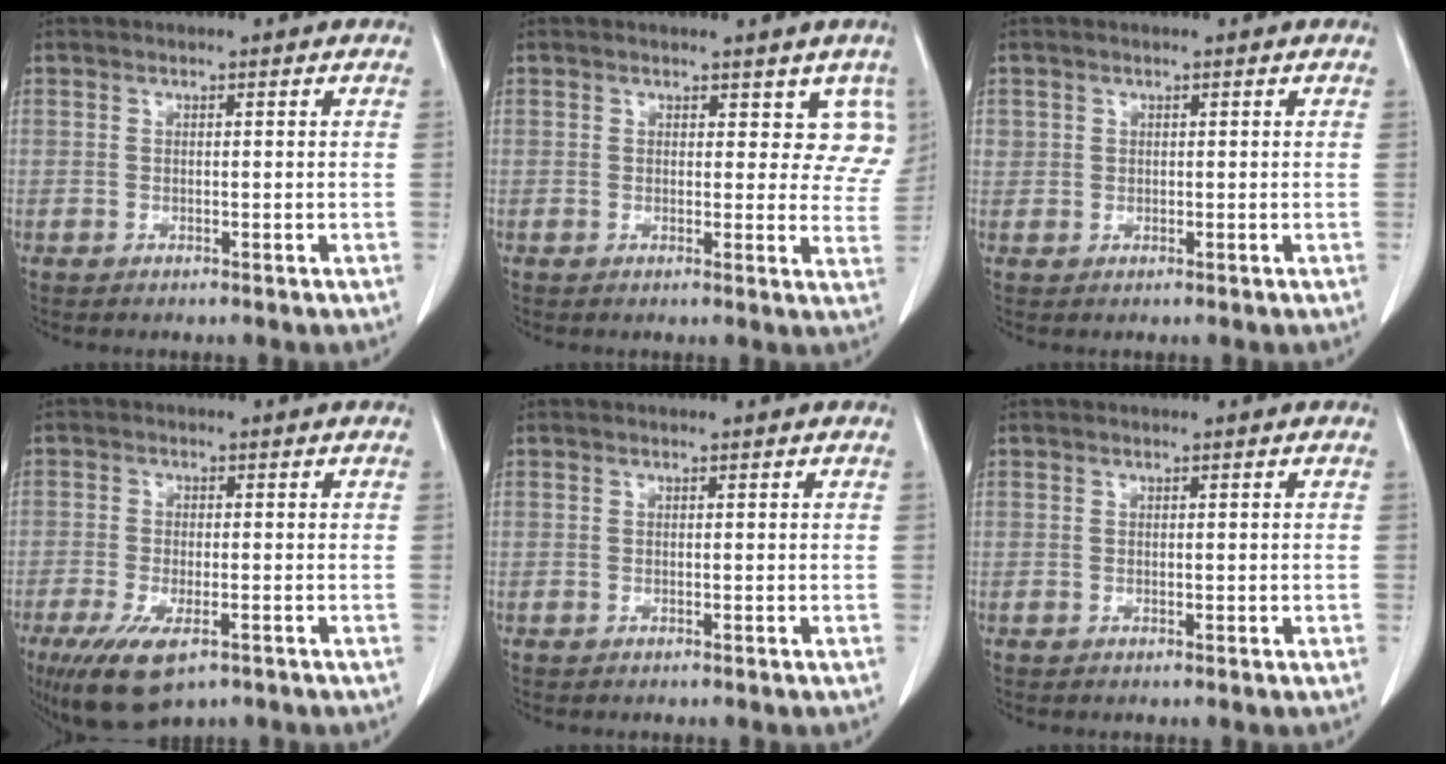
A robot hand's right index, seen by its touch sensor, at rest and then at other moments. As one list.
[{"total": 5.7, "force": [3.9, 3.3, 2.7], "torque": [0.001, -0.009, 0.029]}, {"total": 1.3, "force": [0.5, 1.2, 0.1], "torque": [0.012, 0.006, 0.007]}, {"total": 8.5, "force": [-4.8, 3.1, 6.3], "torque": [-0.116, -0.019, -0.075]}, {"total": 0.0}, {"total": 0.5, "force": [0.0, 0.2, 0.5], "torque": [-0.008, 0.000, 0.005]}]